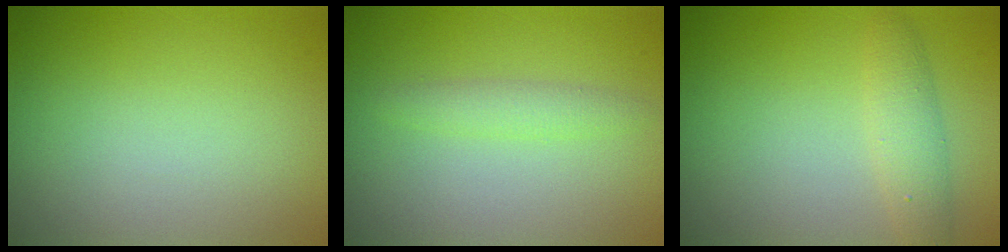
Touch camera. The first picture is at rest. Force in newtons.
{"total": 1.6, "press": 1.6, "slide": 0.1}
{"total": 2.4, "press": 2.4, "slide": 0.1}